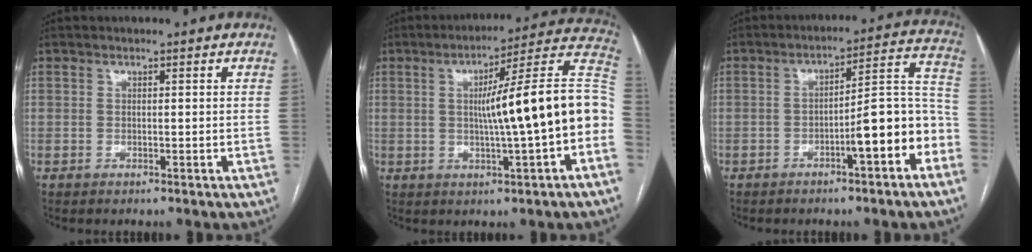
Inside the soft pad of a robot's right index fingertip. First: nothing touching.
{"total": 17.3, "force": [-1.2, 0.1, 17.2], "torque": [-0.229, 0.032, -0.021]}
{"total": 10.6, "force": [-4.7, 1.7, 9.4], "torque": [-0.117, 0.040, -0.065]}